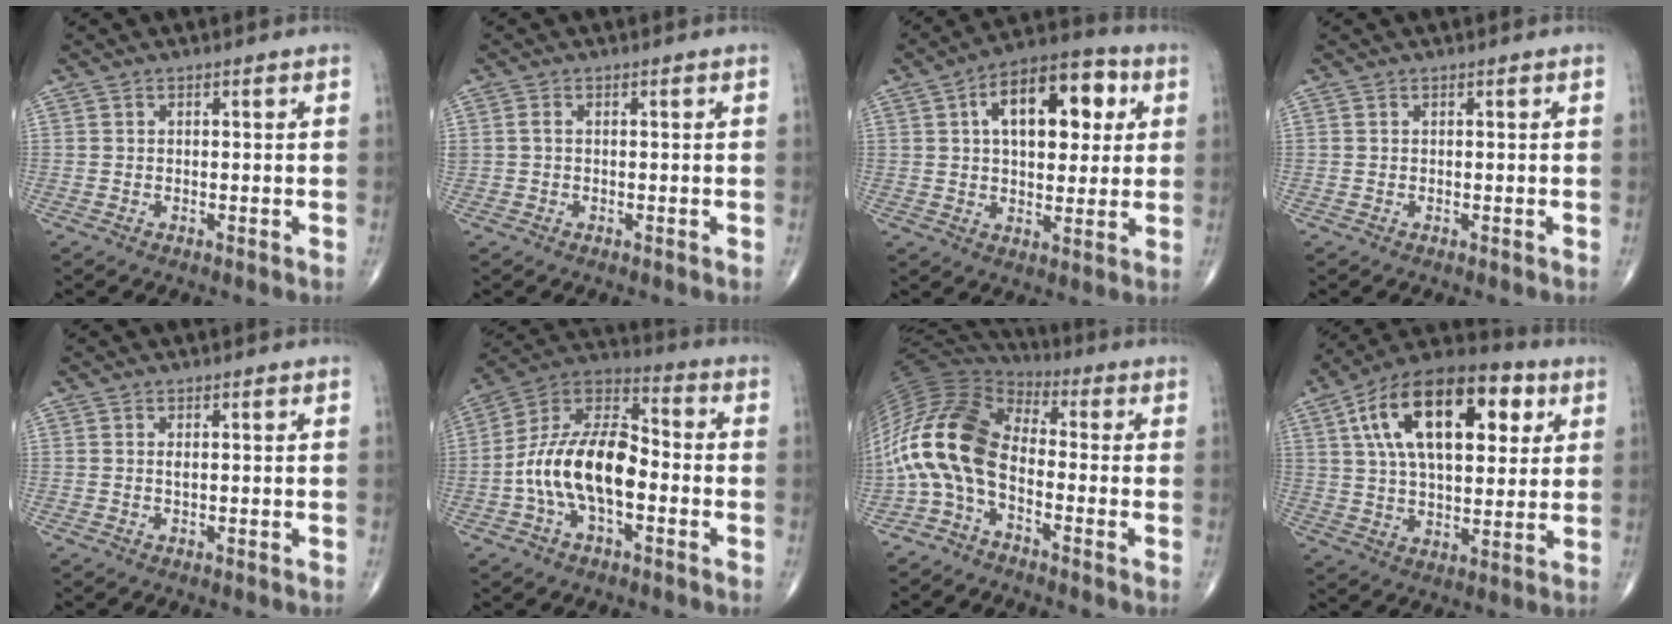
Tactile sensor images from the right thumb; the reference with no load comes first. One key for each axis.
{"total": 1.1, "fx": 0.1, "fy": 0.7, "fz": 0.8, "tx": -0.018, "ty": 0.003, "tz": 0.003}
{"total": 16.5, "fx": 4.7, "fy": 8.9, "fz": 13.2, "tx": -0.163, "ty": 0.012, "tz": 0.065}
{"total": 0.0}
{"total": 0.7, "fx": 0.1, "fy": 0.2, "fz": 0.7, "tx": -0.013, "ty": -0.002, "tz": 0.002}
{"total": 16.8, "fx": -3.3, "fy": 8.8, "fz": 14.0, "tx": -0.253, "ty": 0.043, "tz": -0.067}
{"total": 15.0, "fx": -3.4, "fy": 8.1, "fz": 12.2, "tx": -0.254, "ty": 0.061, "tz": -0.082}
{"total": 23.3, "fx": 7.7, "fy": 11.9, "fz": 18.5, "tx": -0.289, "ty": 0.007, "tz": 0.120}